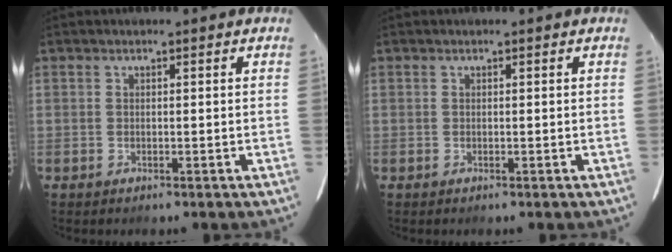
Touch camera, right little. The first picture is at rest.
{"total": 0.0}